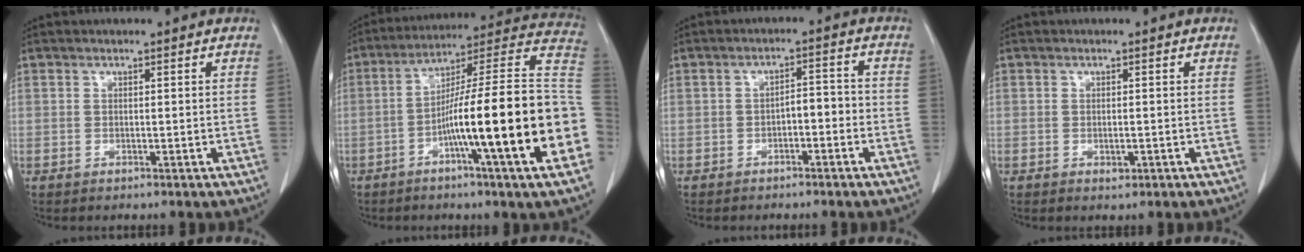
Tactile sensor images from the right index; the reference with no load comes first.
{"total": 24.2, "force": [-5.9, 0.1, 23.5], "torque": [-0.264, 0.014, -0.100]}
{"total": 3.3, "force": [-1.5, 1.4, 2.6], "torque": [-0.040, 0.016, -0.021]}
{"total": 1.2, "force": [-0.3, 0.6, 0.9], "torque": [-0.015, -0.002, -0.002]}